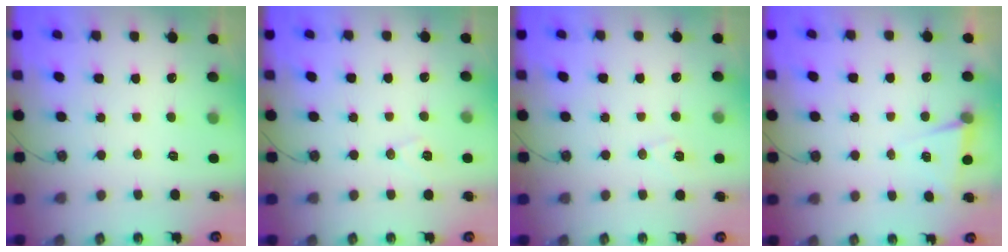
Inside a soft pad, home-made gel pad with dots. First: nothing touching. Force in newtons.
{"total": 6.6, "press": 5.4, "slide": 3.8}
{"total": 6.7, "press": 5.7, "slide": 3.6}
{"total": 5.8, "press": 3.5, "slide": 4.6}